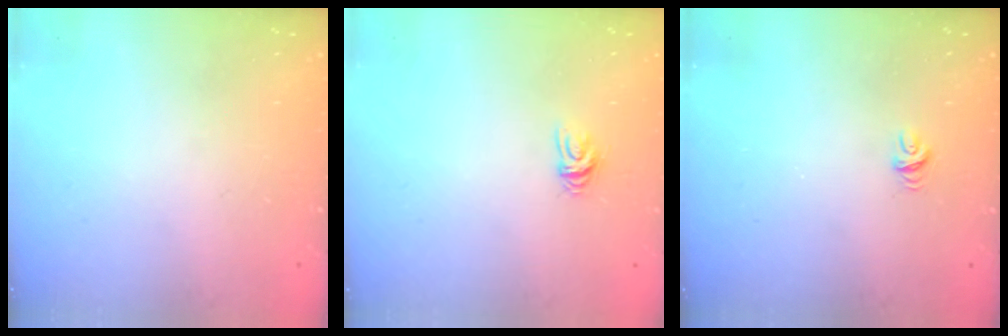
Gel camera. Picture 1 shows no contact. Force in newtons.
{"total": 4.7, "press": 4.7, "slide": 0.4}
{"total": 4.5, "press": 4.4, "slide": 0.5}